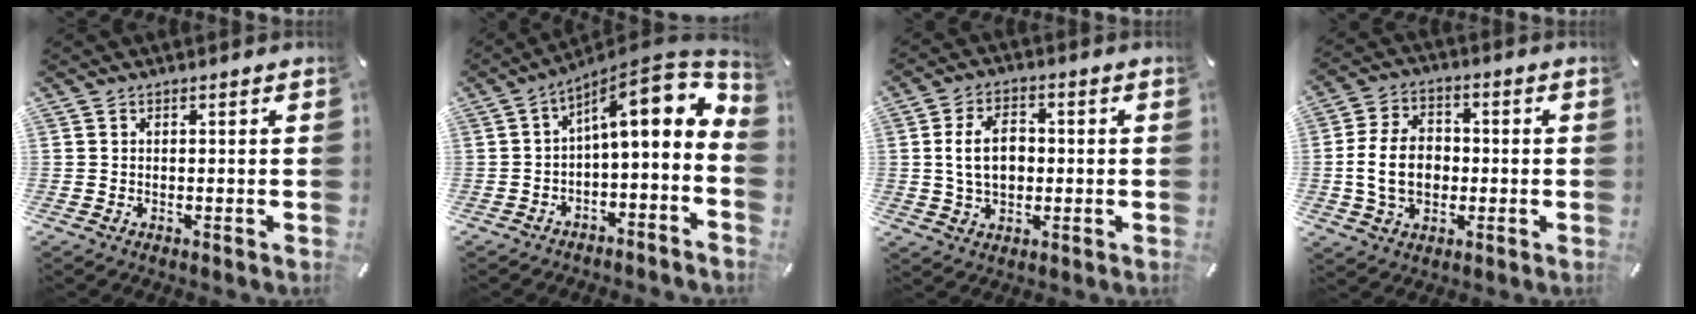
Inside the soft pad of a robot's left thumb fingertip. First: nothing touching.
{"total": 11.3, "force": [4.4, 3.7, 9.7], "torque": [-0.132, -0.049, 0.068]}
{"total": 8.5, "force": [0.3, 6.1, 6.0], "torque": [-0.120, 0.005, -0.001]}
{"total": 11.2, "force": [-1.0, 8.6, 7.1], "torque": [-0.160, 0.012, -0.018]}